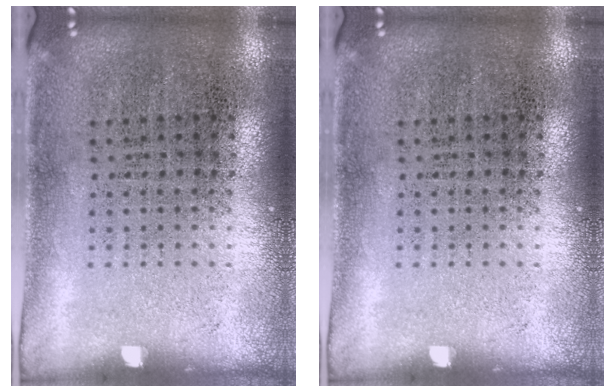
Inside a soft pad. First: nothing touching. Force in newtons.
{"total": 0.0}